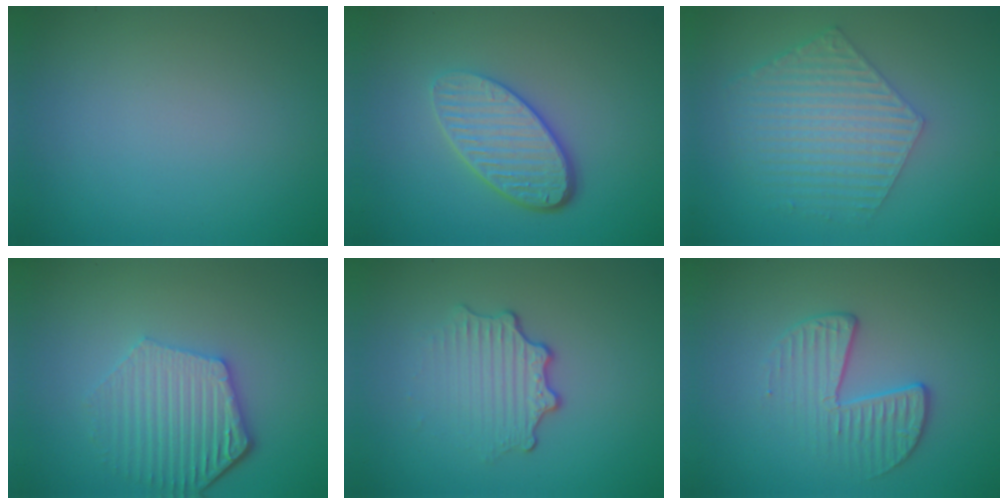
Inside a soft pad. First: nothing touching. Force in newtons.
{"total": 4.8, "press": 3.6, "slide": 3.3}
{"total": 5.7, "press": 4.2, "slide": 3.8}
{"total": 5.3, "press": 4.2, "slide": 3.2}
{"total": 3.3, "press": 2.5, "slide": 2.2}
{"total": 2.8, "press": 2.0, "slide": 1.9}